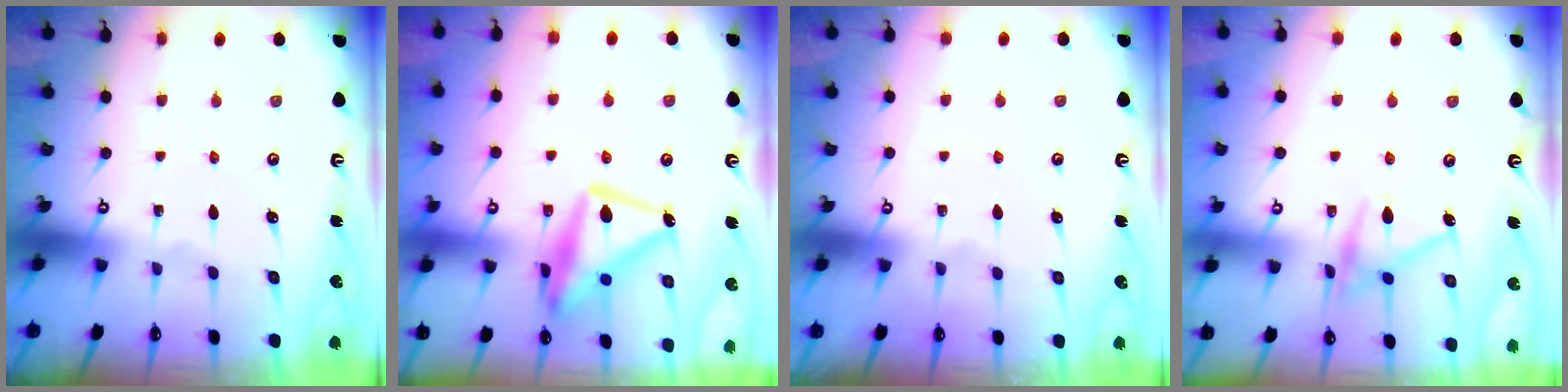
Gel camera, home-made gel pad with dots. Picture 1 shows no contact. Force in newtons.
{"total": 17.6, "press": 17.5, "slide": 1.3}
{"total": 3.7, "press": 3.7, "slide": 0.1}
{"total": 15.6, "press": 15.6, "slide": 0.9}